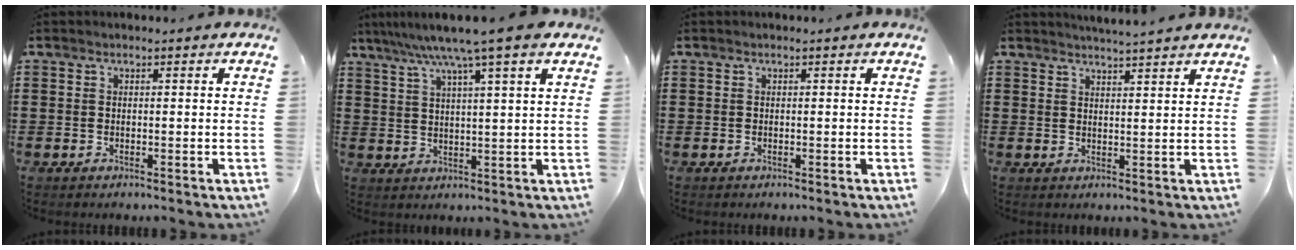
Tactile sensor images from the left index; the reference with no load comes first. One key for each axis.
{"total": 7.7, "fx": 5.6, "fy": -0.6, "fz": 5.1, "tx": -0.115, "ty": -0.015, "tz": 0.094}
{"total": 0.0}
{"total": 2.7, "fx": 2.6, "fy": -0.6, "fz": 0.1, "tx": -0.009, "ty": -0.012, "tz": 0.049}